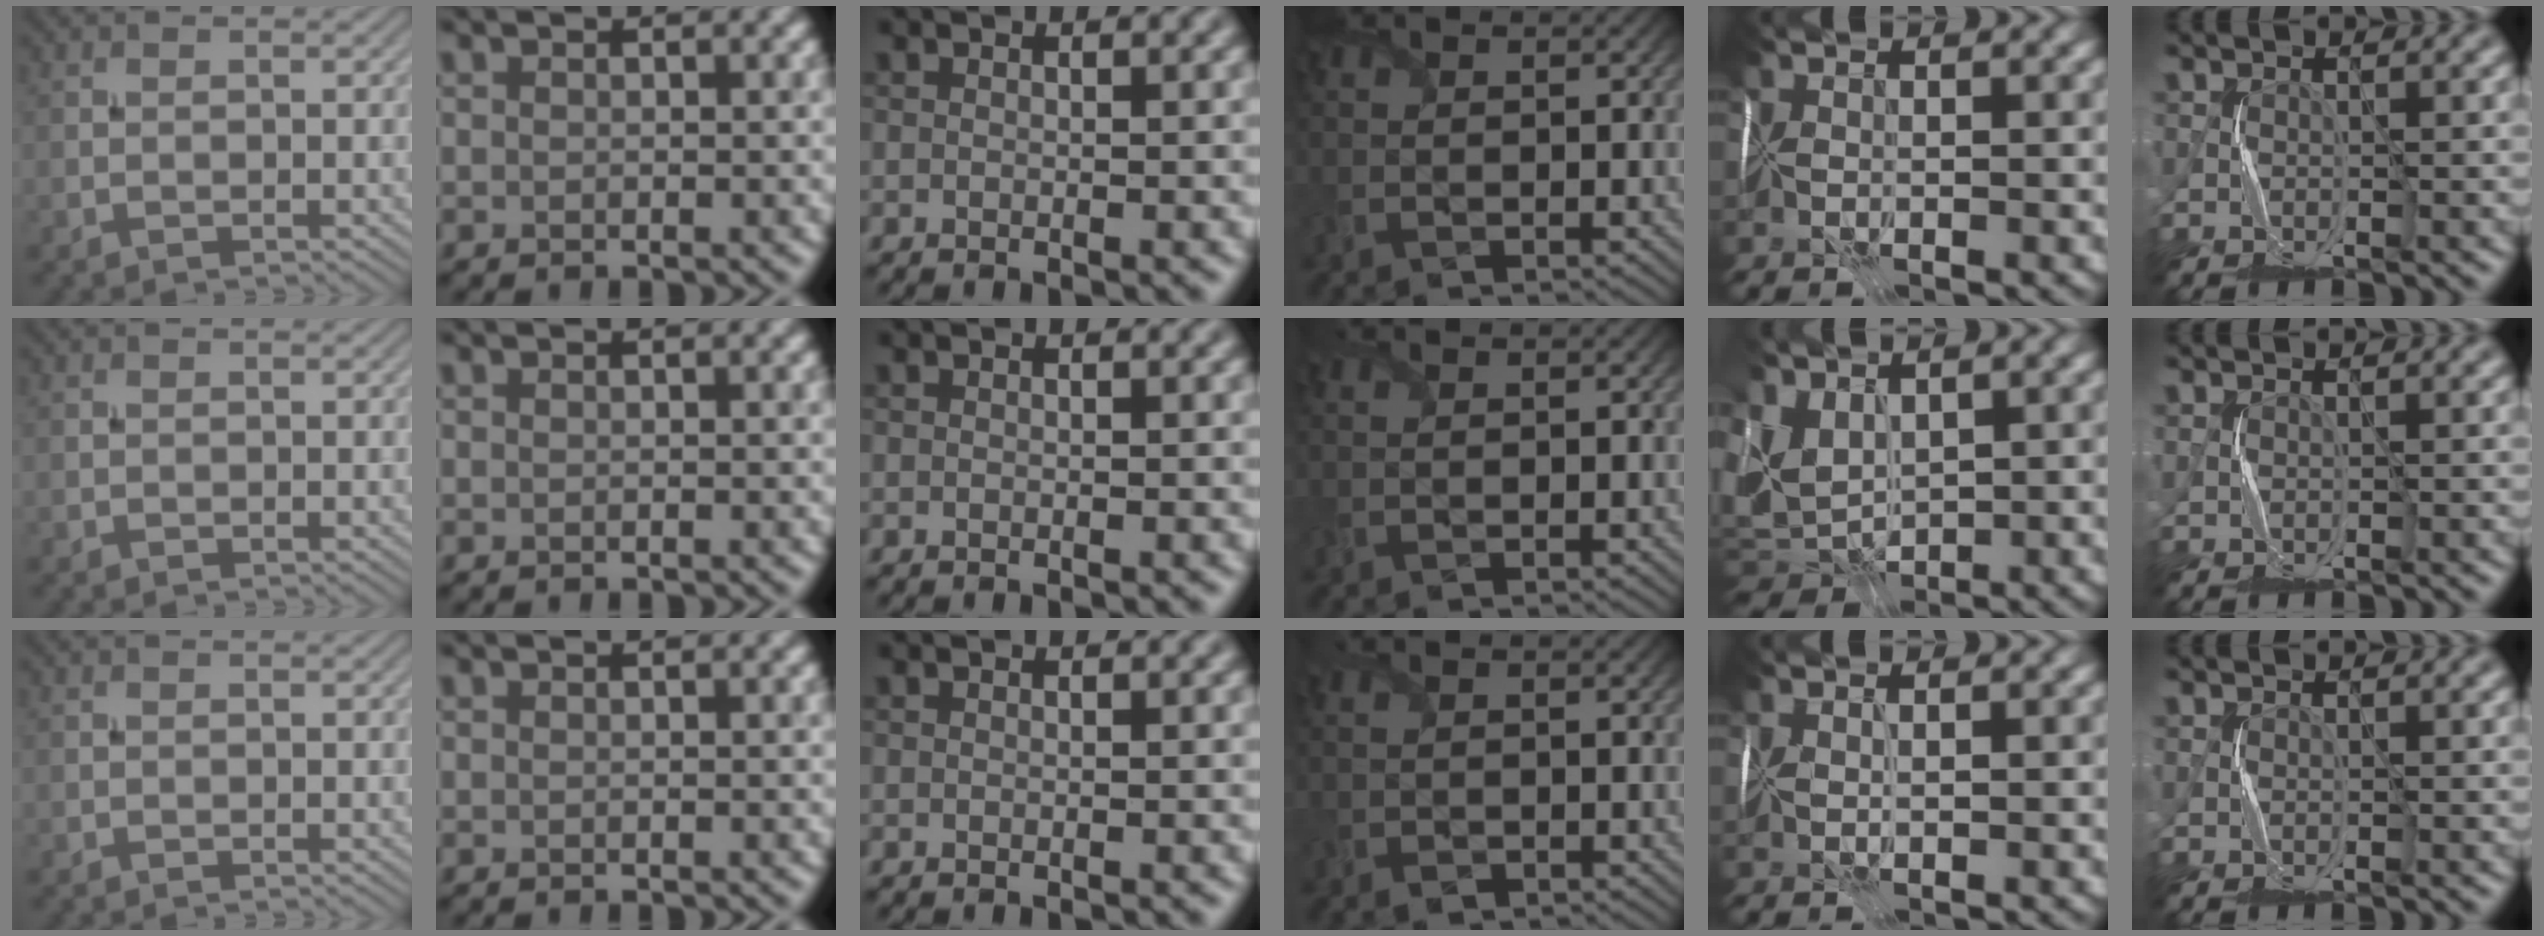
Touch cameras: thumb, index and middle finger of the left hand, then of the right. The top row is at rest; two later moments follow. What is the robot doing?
{"motion": "fold", "object": "handkerchief"}